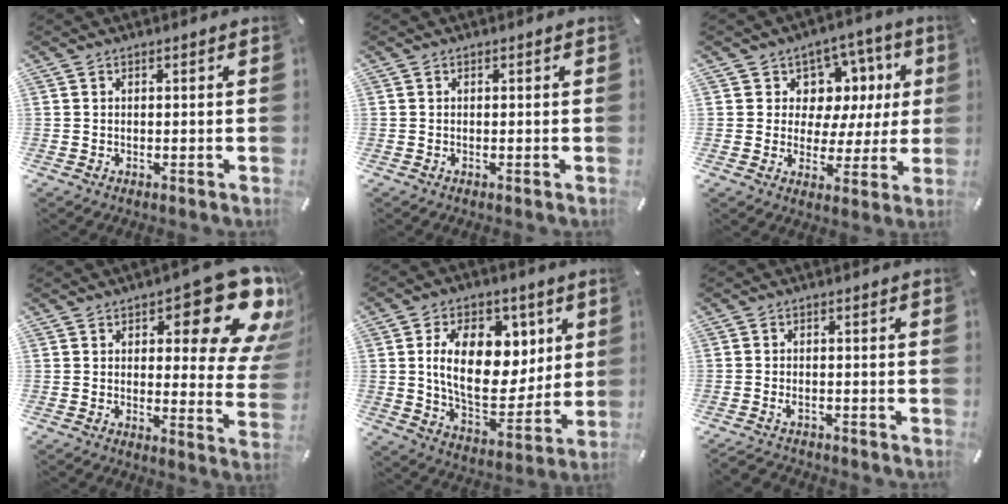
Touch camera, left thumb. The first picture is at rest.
{"total": 0.0}
{"total": 8.7, "force": [2.6, 7.9, 2.4], "torque": [-0.030, -0.029, 0.049]}
{"total": 17.5, "force": [8.7, 7.1, 13.4], "torque": [-0.156, -0.068, 0.141]}
{"total": 18.2, "force": [4.6, 11.9, 13.0], "torque": [-0.208, -0.013, 0.081]}
{"total": 2.0, "force": [-1.5, 0.9, 1.0], "torque": [-0.026, 0.003, -0.033]}